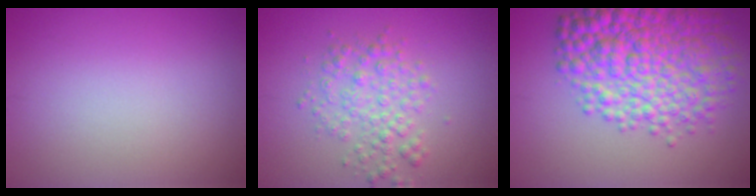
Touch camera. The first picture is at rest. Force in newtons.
{"total": 3.3, "press": 3.3, "slide": 0.1}
{"total": 9.3, "press": 9.3, "slide": 0.1}